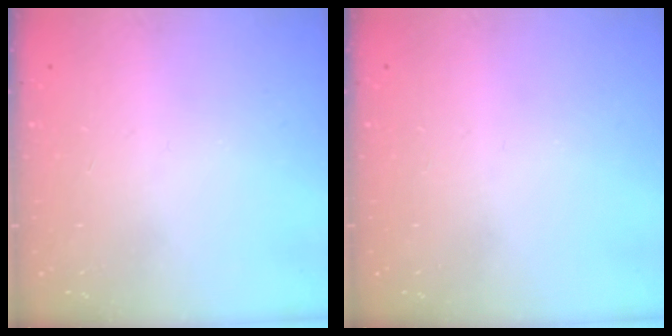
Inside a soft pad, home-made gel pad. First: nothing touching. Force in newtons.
{"total": 0.0}